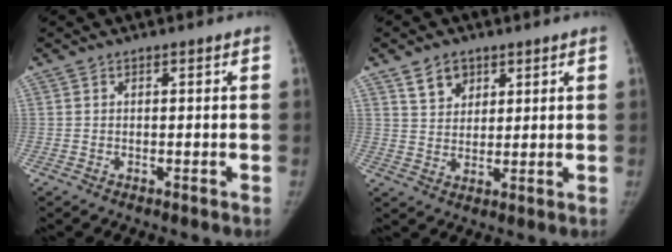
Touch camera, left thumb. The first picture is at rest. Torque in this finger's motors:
{"motor_torque": [-0.02, 0.02, 0.12, -0.41, 0.12]}